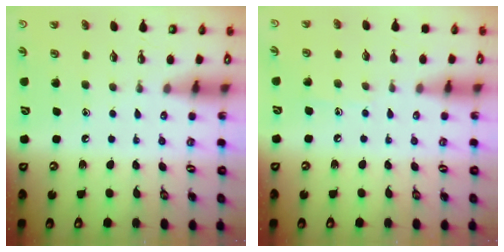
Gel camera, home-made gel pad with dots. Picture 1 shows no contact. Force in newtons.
{"total": 4.4, "press": 4.4, "slide": 0.5}